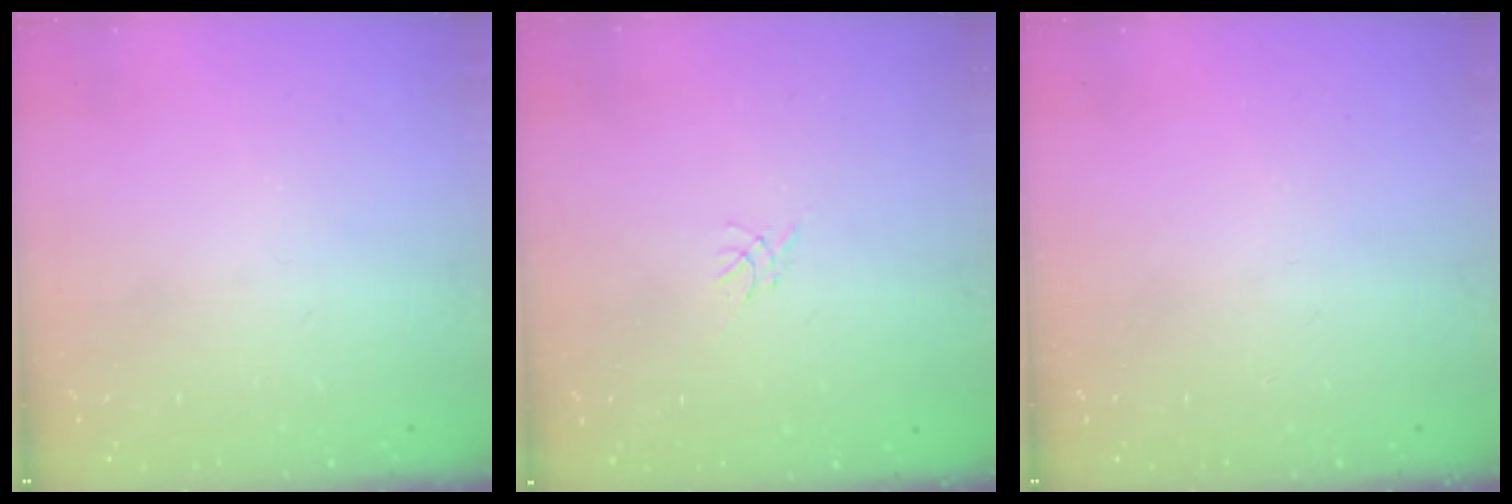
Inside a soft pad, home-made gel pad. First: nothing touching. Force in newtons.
{"total": 0.0}
{"total": 0.0}